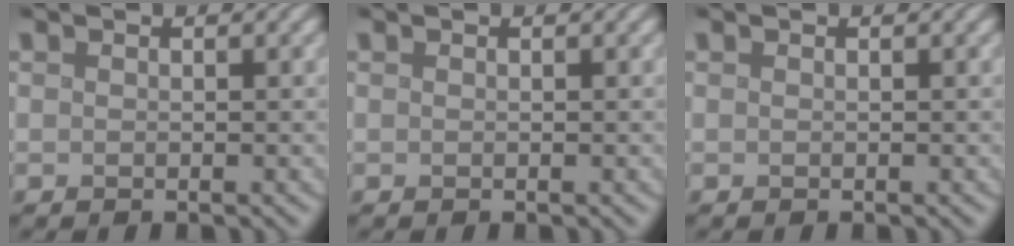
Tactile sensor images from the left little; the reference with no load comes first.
{"total": 0.0}
{"total": 0.0}